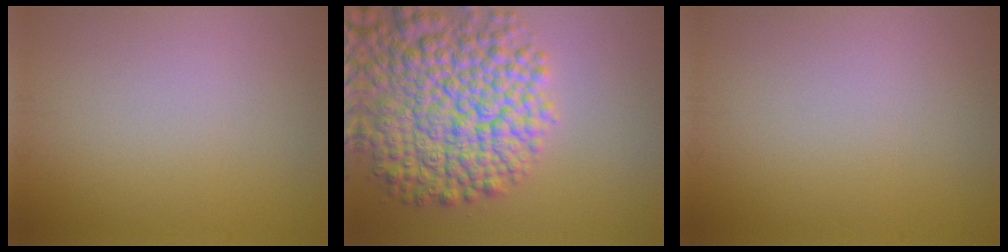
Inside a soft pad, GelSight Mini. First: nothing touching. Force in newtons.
{"total": 11.6, "press": 11.6, "slide": 0.6}
{"total": 0.0}